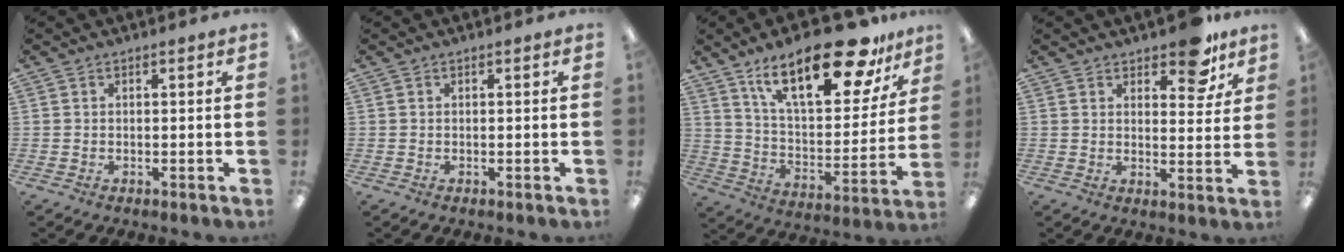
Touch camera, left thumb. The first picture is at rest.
{"total": 0.0}
{"total": 24.5, "force": [16.5, 8.6, 16.0], "torque": [-0.249, -0.096, 0.275]}
{"total": 9.3, "force": [6.9, 3.9, 4.8], "torque": [-0.047, -0.044, 0.118]}